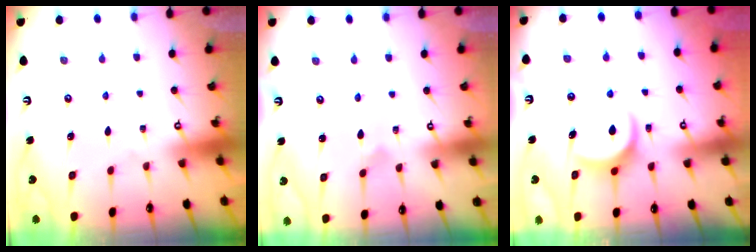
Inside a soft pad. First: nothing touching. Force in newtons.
{"total": 2.2, "press": 2.2, "slide": 0.1}
{"total": 8.4, "press": 8.4, "slide": 0.6}